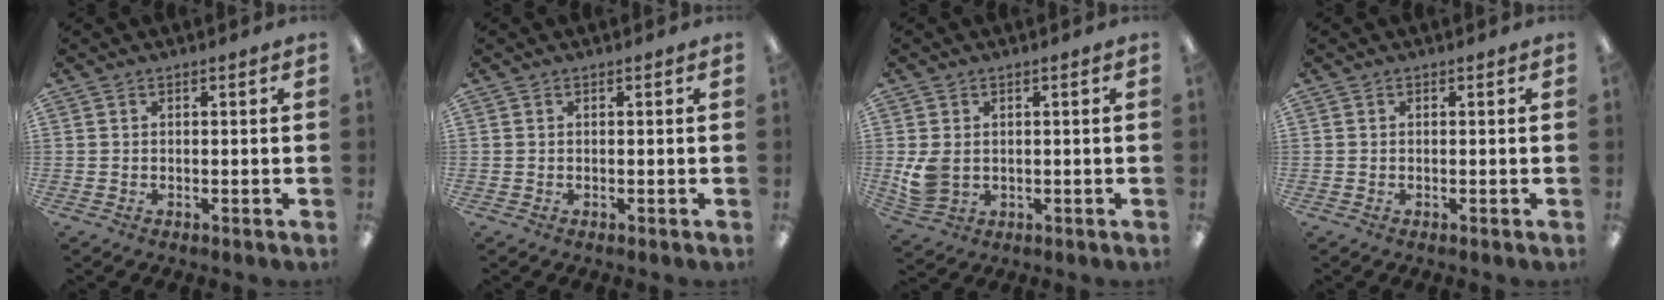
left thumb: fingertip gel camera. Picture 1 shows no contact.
{"total": 0.0}
{"total": 5.2, "force": [0.6, 3.9, 3.3], "torque": [-0.074, -0.004, 0.011]}
{"total": 0.0}